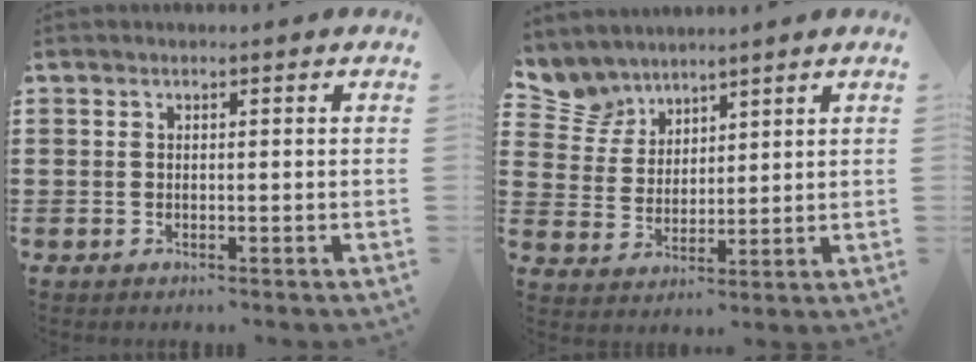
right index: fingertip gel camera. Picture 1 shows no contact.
{"total": 5.2, "force": [4.3, 2.8, -0.3], "torque": [-0.026, -0.017, 0.082]}